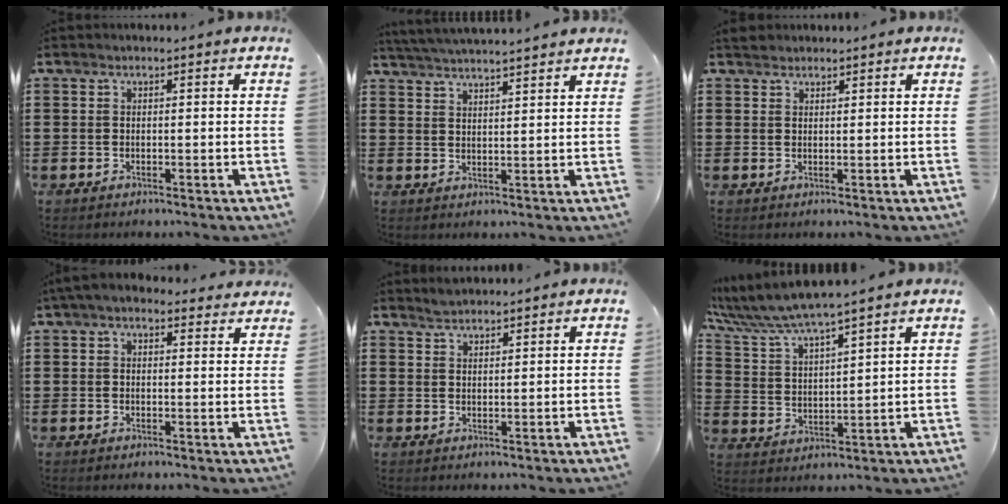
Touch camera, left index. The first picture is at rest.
{"total": 3.8, "force": [3.7, -0.7, 0.3], "torque": [-0.020, -0.016, 0.066]}
{"total": 1.5, "force": [1.4, 0.6, 0.0], "torque": [-0.005, 0.004, 0.029]}
{"total": 3.6, "force": [2.9, 1.4, 1.6], "torque": [-0.039, 0.000, 0.054]}
{"total": 1.8, "force": [1.7, 0.4, 0.0], "torque": [-0.004, 0.001, 0.035]}
{"total": 6.3, "force": [5.6, -0.1, 2.8], "torque": [-0.078, -0.029, 0.097]}